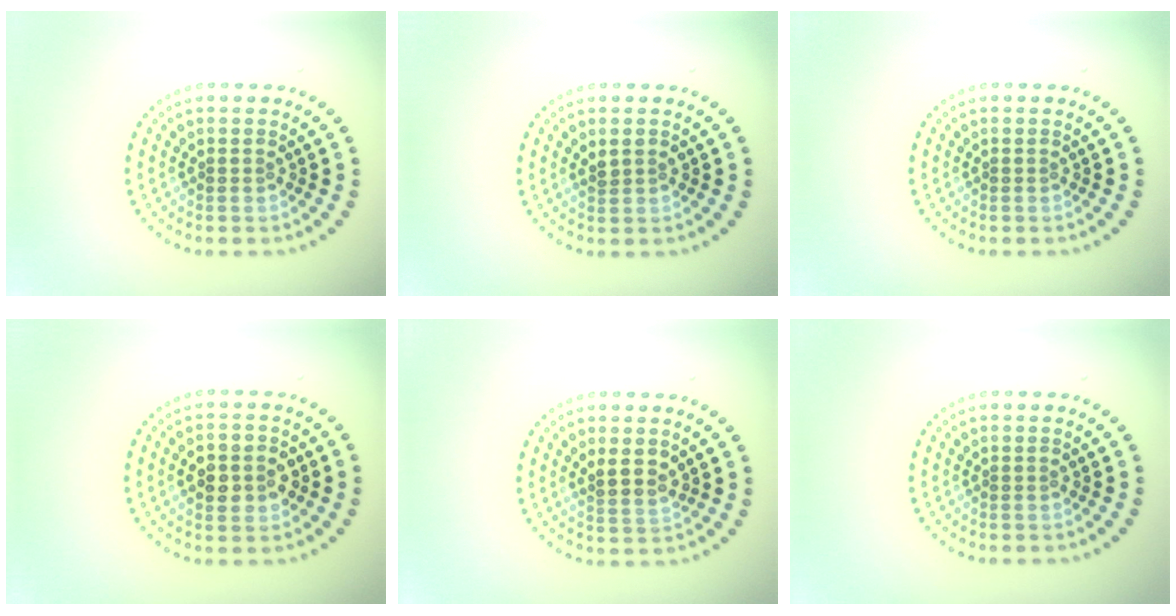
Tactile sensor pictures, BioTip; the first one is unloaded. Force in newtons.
{"total": 1.2, "press": 1.1, "slide": 0.4}
{"total": 0.0}
{"total": 3.7, "press": 3.7, "slide": 0.1}
{"total": 1.6, "press": 1.4, "slide": 0.7}
{"total": 0.0}